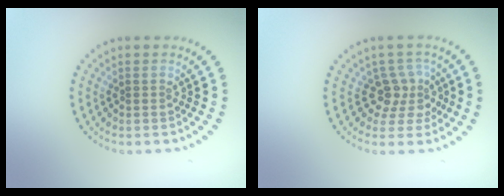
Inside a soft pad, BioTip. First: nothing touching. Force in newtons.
{"total": 2.7, "press": 2.1, "slide": 1.7}